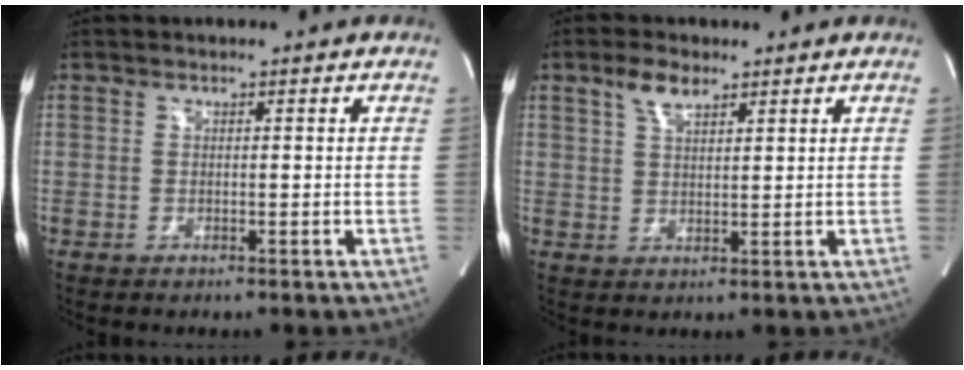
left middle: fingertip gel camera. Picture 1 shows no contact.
{"total": 4.1, "force": [2.7, 1.4, 2.6], "torque": [-0.057, 0.008, 0.055]}